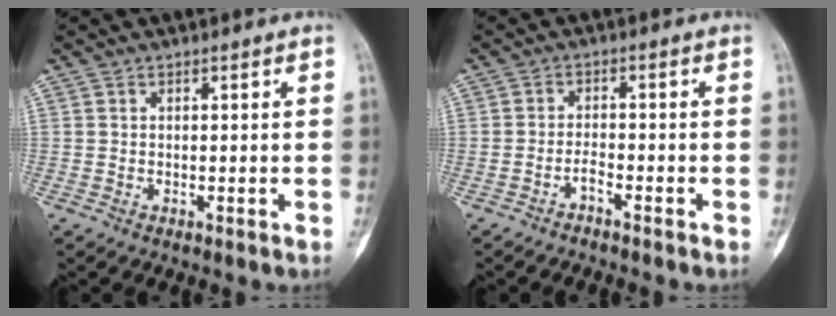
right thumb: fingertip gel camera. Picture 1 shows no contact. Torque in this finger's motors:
{"motor_torque": [-0.60, -0.40, -0.06, 0.14, -0.02]}